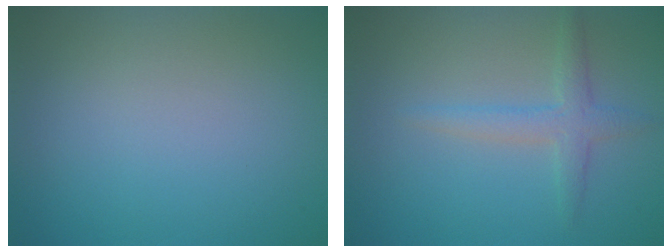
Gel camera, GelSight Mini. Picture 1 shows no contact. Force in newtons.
{"total": 2.4, "press": 2.4, "slide": 0.2}